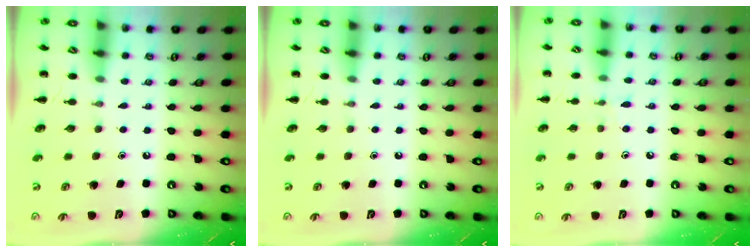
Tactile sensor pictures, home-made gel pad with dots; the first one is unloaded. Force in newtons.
{"total": 0.0}
{"total": 5.5, "press": 5.1, "slide": 2.2}